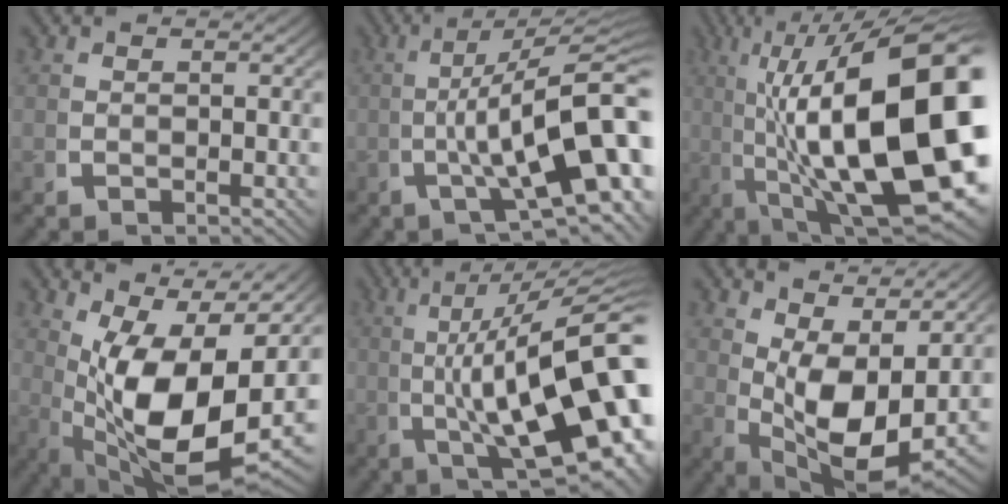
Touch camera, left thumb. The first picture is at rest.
{"total": 12.6, "force": [-1.1, 5.0, 11.5], "torque": [-0.172, -0.015, -0.008]}
{"total": 23.7, "force": [-1.1, 12.2, 20.3], "torque": [-0.329, -0.089, 0.024]}
{"total": 16.8, "force": [1.1, 9.8, 13.6], "torque": [-0.259, -0.060, 0.048]}
{"total": 18.2, "force": [0.9, 8.4, 16.1], "torque": [-0.236, -0.020, 0.024]}
{"total": 10.3, "force": [1.0, 6.0, 8.2], "torque": [-0.162, -0.050, 0.041]}